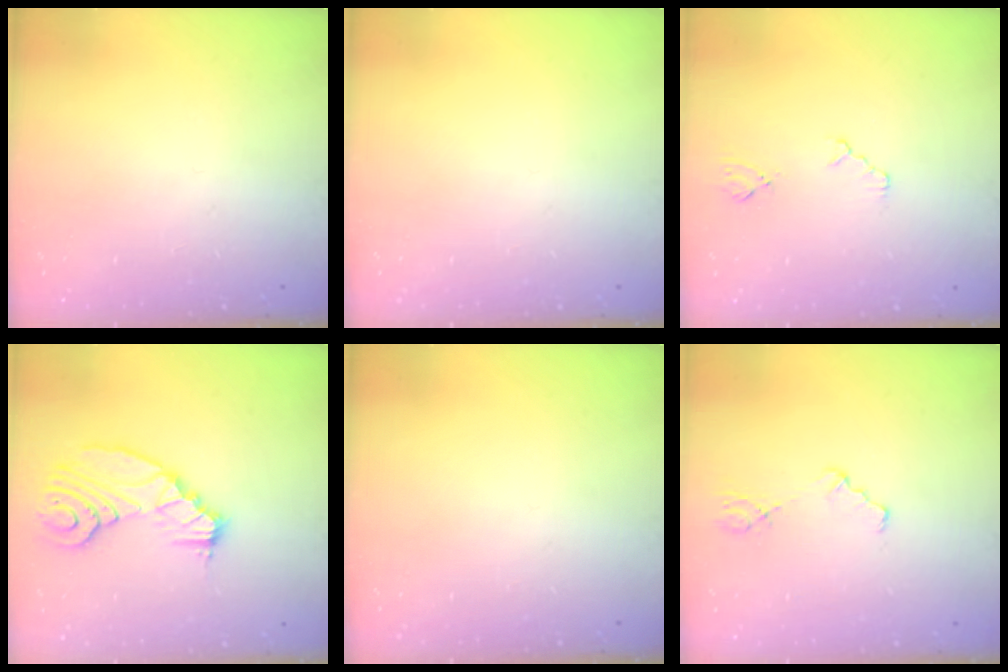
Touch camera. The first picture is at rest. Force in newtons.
{"total": 0.0}
{"total": 2.3, "press": 2.2, "slide": 0.4}
{"total": 13.6, "press": 12.8, "slide": 4.4}
{"total": 0.0}
{"total": 2.2, "press": 2.2, "slide": 0.2}